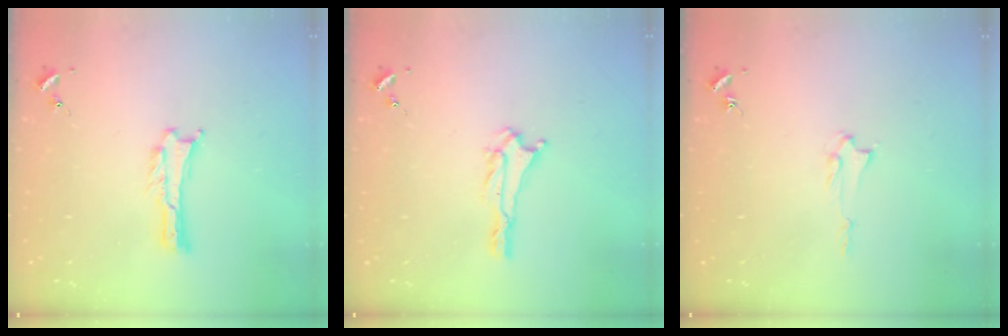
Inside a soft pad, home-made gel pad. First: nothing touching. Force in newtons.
{"total": 1.0, "press": 1.0, "slide": 0.1}
{"total": 1.3, "press": 1.3, "slide": 0.2}